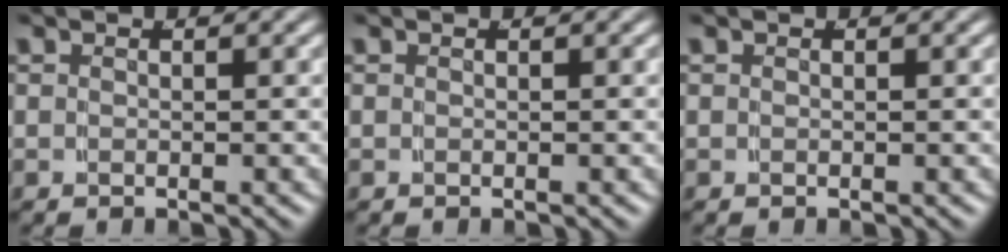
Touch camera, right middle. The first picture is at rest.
{"total": 0.0}
{"total": 0.0}